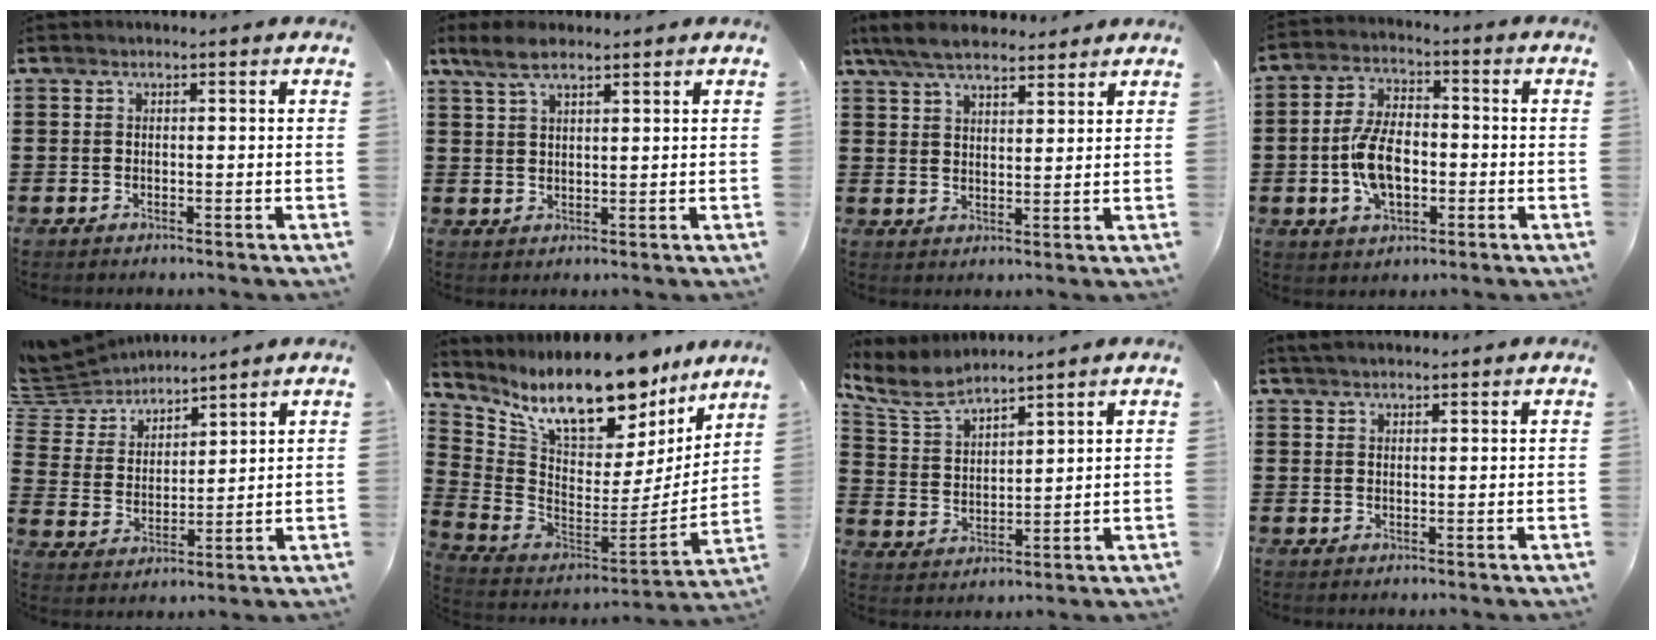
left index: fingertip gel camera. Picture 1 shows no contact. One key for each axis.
{"total": 4.6, "fx": 3.1, "fy": 1.6, "fz": 3.0, "tx": -0.065, "ty": 0.006, "tz": 0.058}
{"total": 6.7, "fx": 5.6, "fy": 2.1, "fz": 2.9, "tx": -0.073, "ty": -0.007, "tz": 0.106}
{"total": 8.5, "fx": -1.5, "fy": 4.6, "fz": 7.0, "tx": -0.164, "ty": 0.002, "tz": -0.035}
{"total": 5.9, "fx": 5.6, "fy": 1.9, "fz": 0.0, "tx": -0.039, "ty": -0.037, "tz": 0.099}
{"total": 14.2, "fx": 11.0, "fy": 4.8, "fz": 7.5, "tx": -0.157, "ty": -0.080, "tz": 0.190}
{"total": 6.2, "fx": 5.5, "fy": 1.5, "fz": 2.4, "tx": -0.071, "ty": -0.019, "tz": 0.097}
{"total": 1.8, "fx": 1.6, "fy": 0.5, "fz": 0.6, "tx": -0.016, "ty": 0.004, "tz": 0.032}